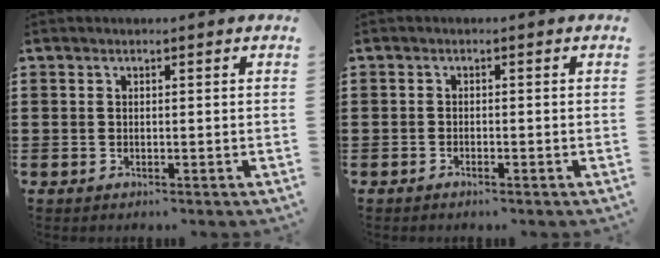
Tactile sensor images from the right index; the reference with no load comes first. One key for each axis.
{"total": 0.7, "fx": -0.6, "fy": -0.1, "fz": 0.3, "tx": -0.009, "ty": -0.006, "tz": -0.010}